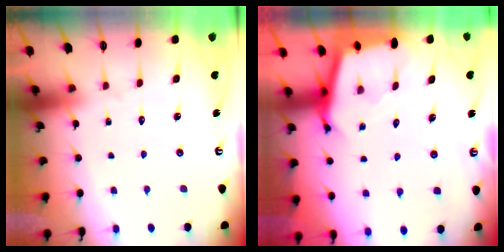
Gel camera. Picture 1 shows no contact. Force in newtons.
{"total": 2.5, "press": 2.5, "slide": 0.1}